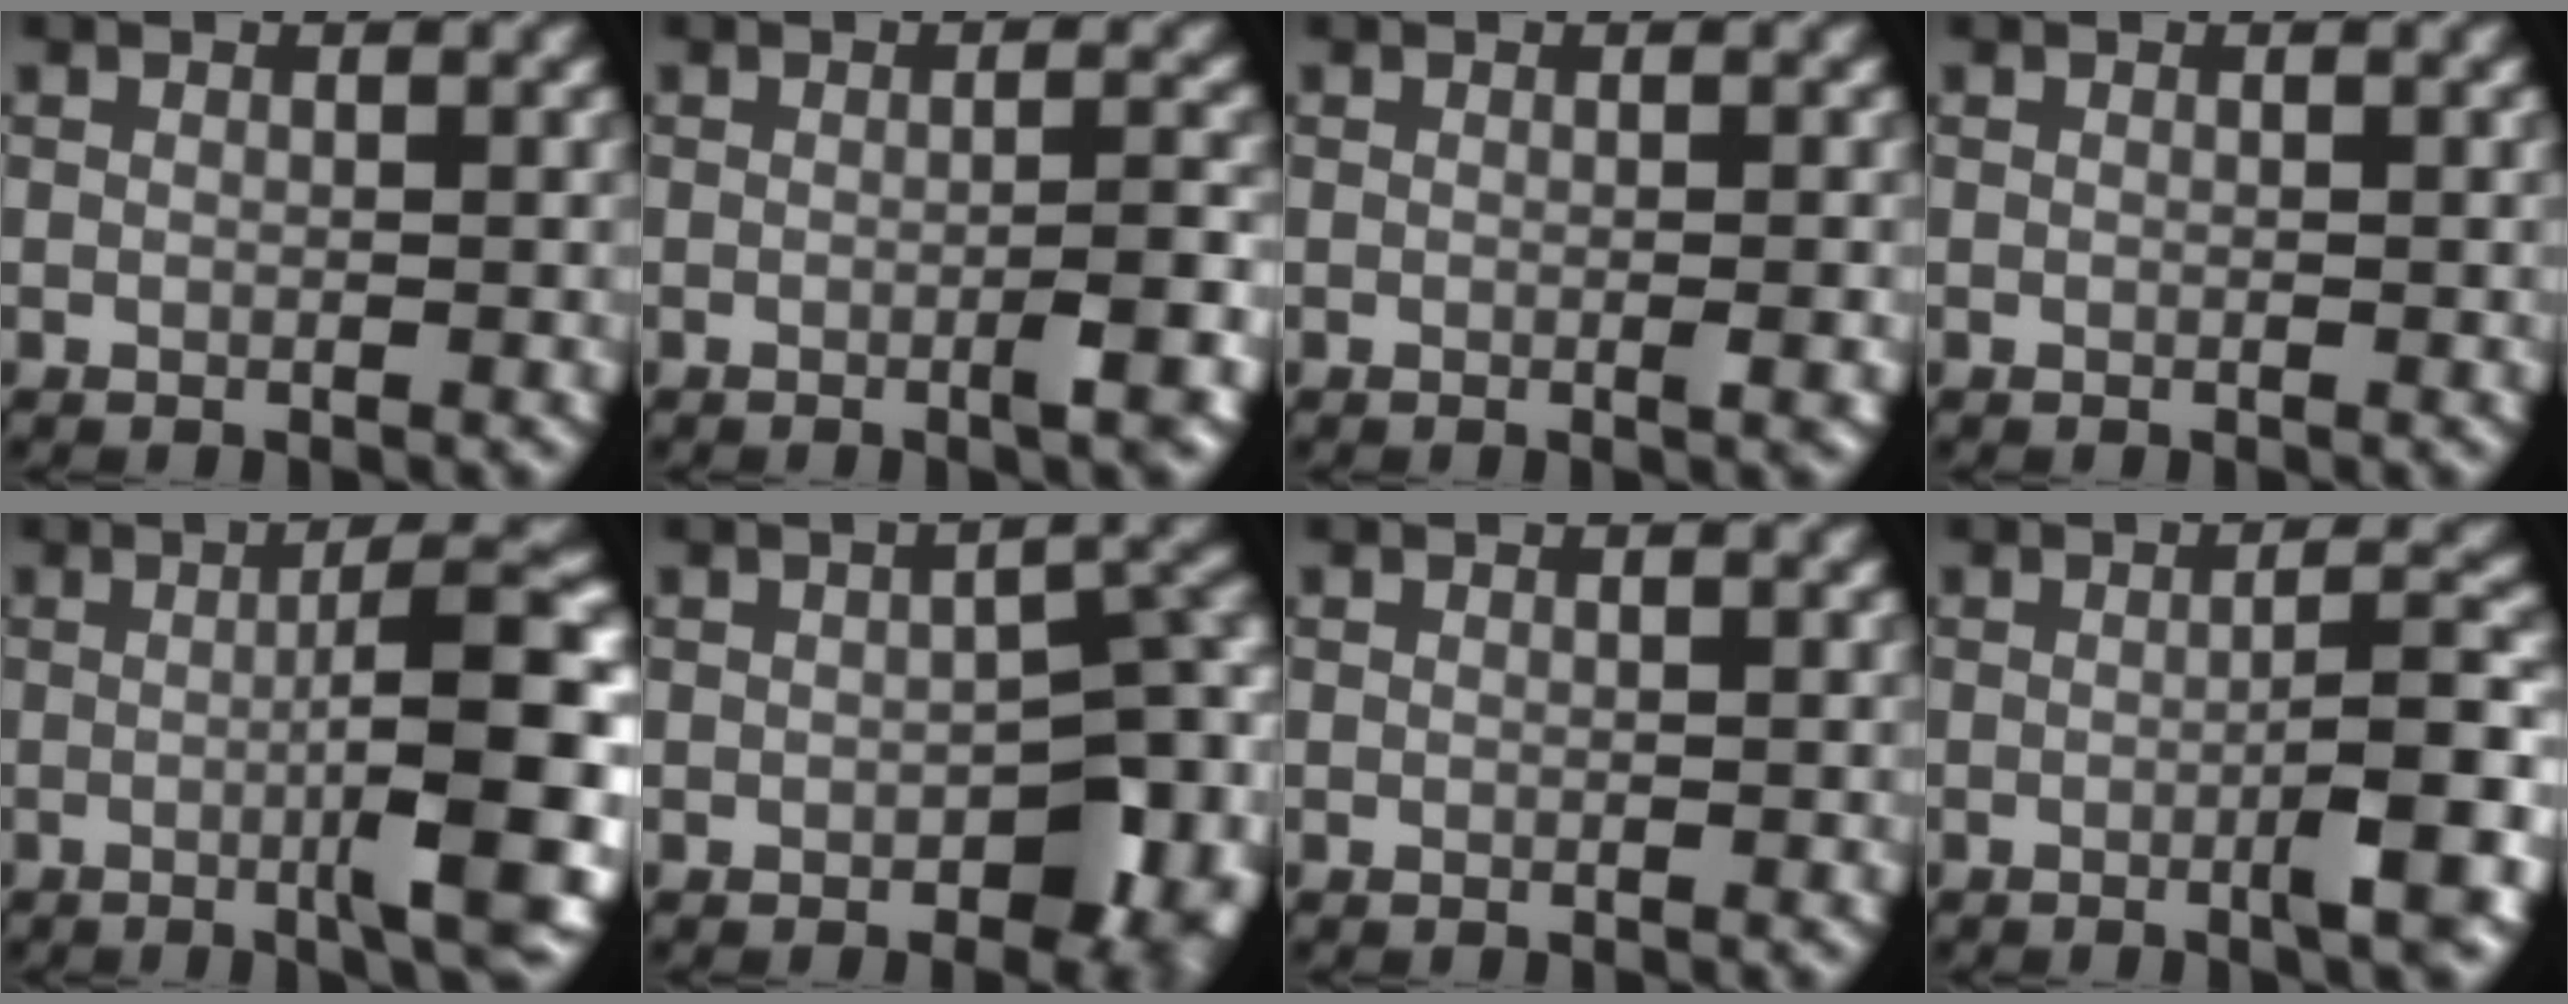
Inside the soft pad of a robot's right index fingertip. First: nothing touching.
{"total": 2.9, "force": [-0.9, 0.4, 2.7], "torque": [-0.038, 0.006, -0.020]}
{"total": 0.9, "force": [-0.2, 0.0, 0.9], "torque": [-0.013, 0.000, -0.003]}
{"total": 0.0}
{"total": 9.9, "force": [-1.0, 1.5, 9.7], "torque": [-0.120, 0.009, -0.020]}
{"total": 6.5, "force": [-2.1, 3.2, 5.3], "torque": [-0.056, 0.004, -0.028]}
{"total": 0.0}
{"total": 5.0, "force": [-1.4, 0.6, 4.8], "torque": [-0.065, 0.012, -0.030]}